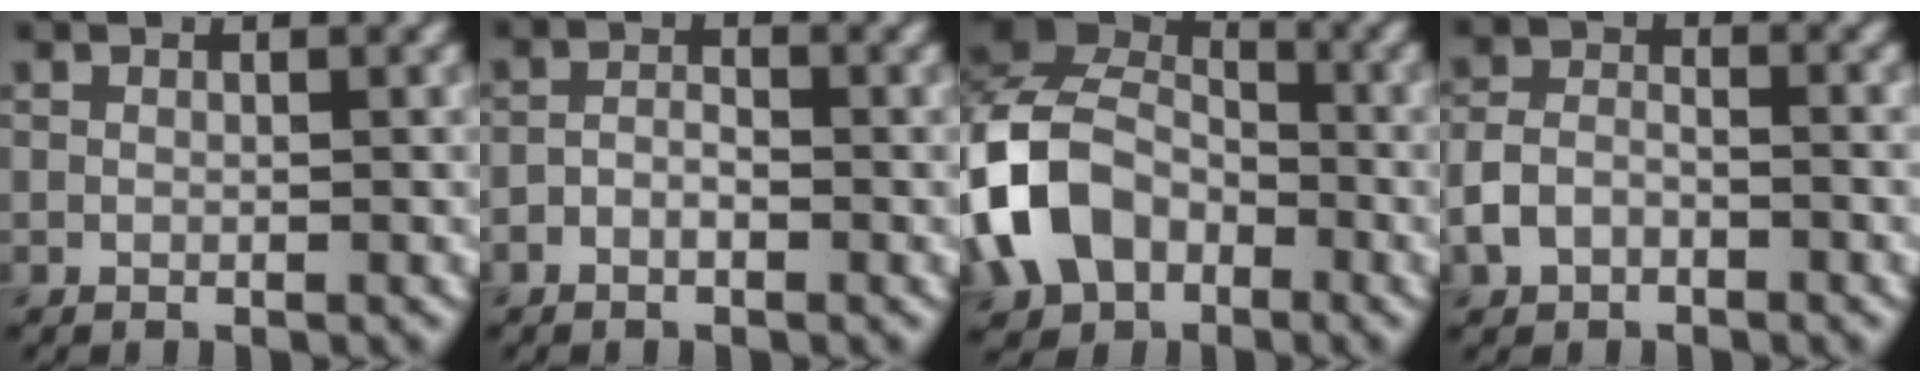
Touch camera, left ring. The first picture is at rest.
{"total": 1.5, "force": [-0.8, 0.8, 1.0], "torque": [-0.019, 0.003, -0.019]}
{"total": 10.2, "force": [-4.0, 7.6, 5.6], "torque": [-0.126, -0.004, -0.091]}
{"total": 2.8, "force": [-1.6, 1.9, 1.4], "torque": [-0.025, 0.004, -0.040]}